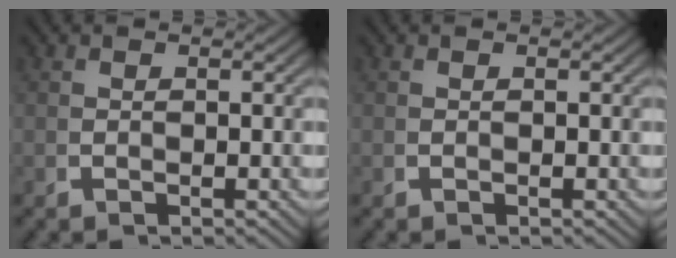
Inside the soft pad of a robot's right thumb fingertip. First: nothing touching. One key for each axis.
{"total": 0.0}